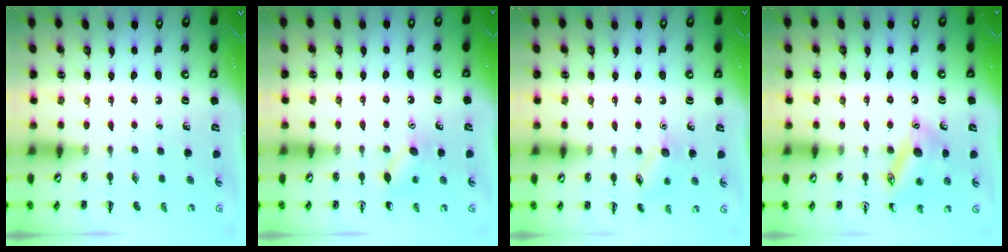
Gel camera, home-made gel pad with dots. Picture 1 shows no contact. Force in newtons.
{"total": 6.8, "press": 6.7, "slide": 1.5}
{"total": 8.2, "press": 8.1, "slide": 1.2}
{"total": 15.5, "press": 15.4, "slide": 1.4}